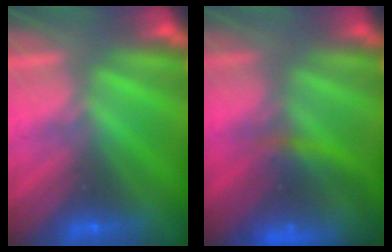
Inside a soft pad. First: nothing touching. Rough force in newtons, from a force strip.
{"total": 13.7}